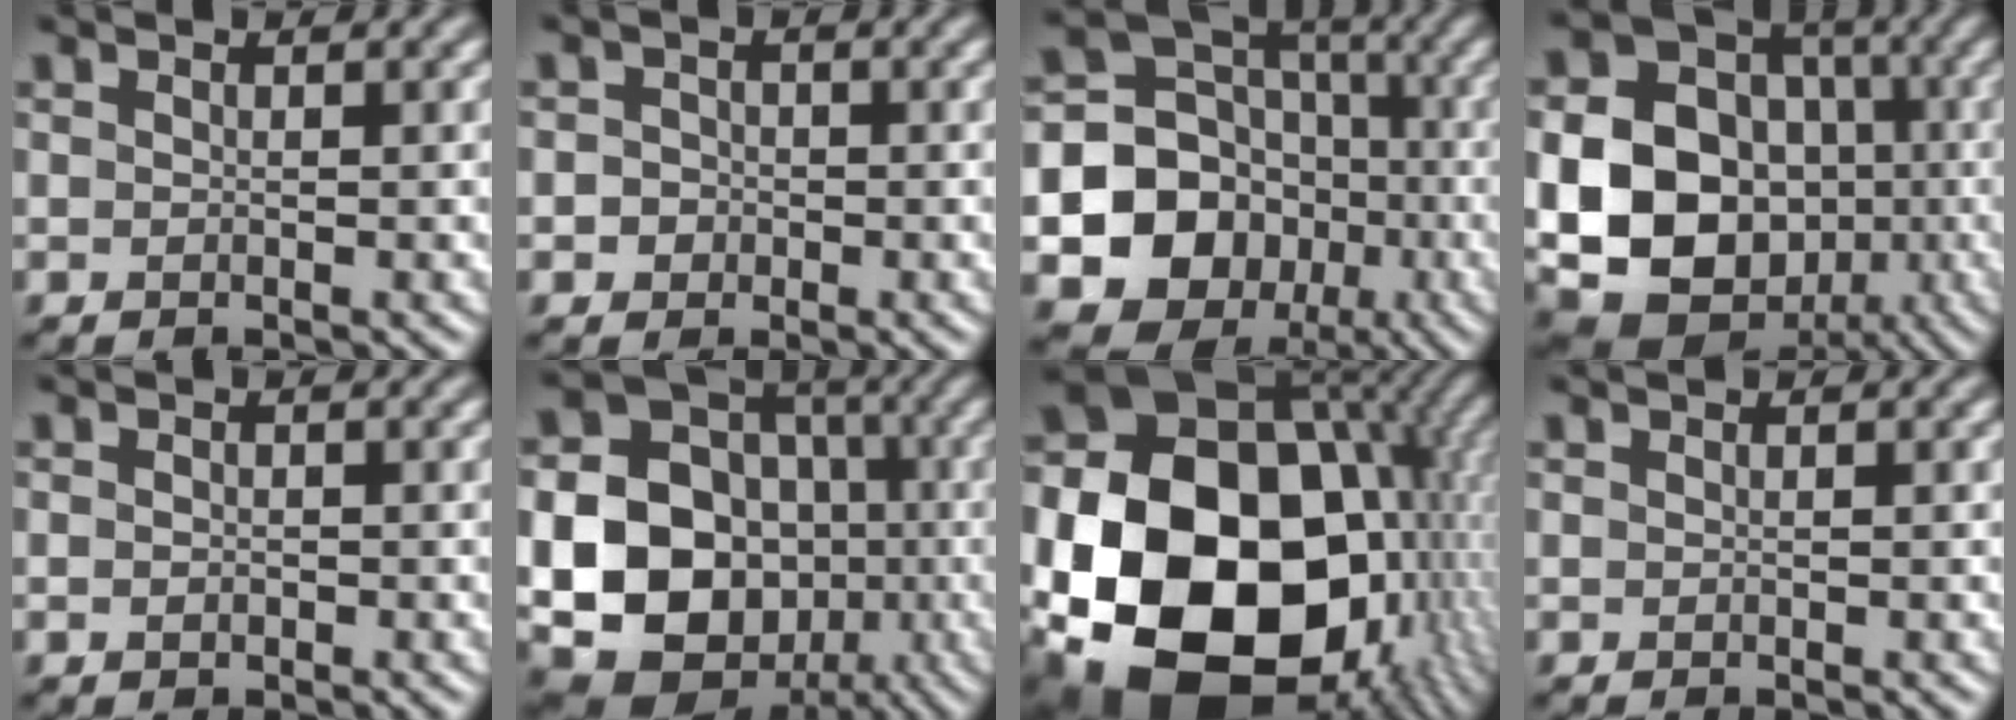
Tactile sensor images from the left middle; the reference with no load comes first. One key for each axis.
{"total": 1.8, "fx": -0.2, "fy": 1.7, "fz": 0.6, "tx": 0.011, "ty": 0.004, "tz": -0.014}
{"total": 16.6, "fx": -4.1, "fy": 14.9, "fz": 6.0, "tx": -0.121, "ty": -0.032, "tz": -0.078}
{"total": 16.8, "fx": -3.1, "fy": 13.6, "fz": 9.3, "tx": -0.173, "ty": -0.019, "tz": -0.063}
{"total": 0.8, "fx": -0.2, "fy": 0.6, "fz": 0.5, "tx": -0.007, "ty": -0.002, "tz": -0.005}
{"total": 19.7, "fx": -3.7, "fy": 17.1, "fz": 9.2, "tx": -0.181, "ty": -0.016, "tz": -0.094}
{"total": 23.1, "fx": -3.6, "fy": 17.5, "fz": 14.5, "tx": -0.327, "ty": -0.025, "tz": -0.051}
{"total": 0.0}